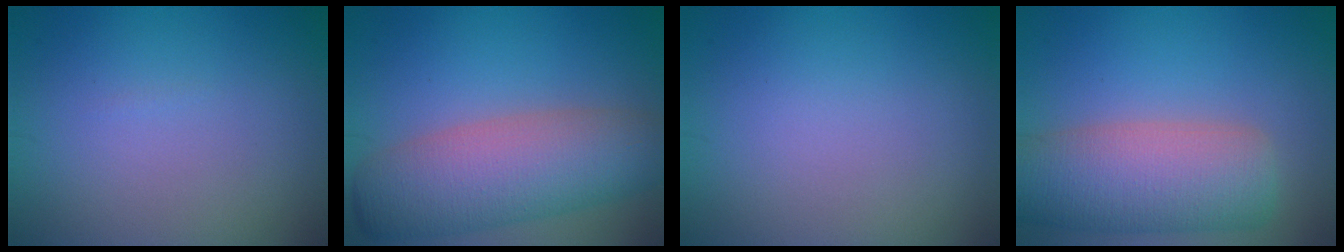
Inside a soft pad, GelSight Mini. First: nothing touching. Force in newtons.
{"total": 9.7, "press": 9.7, "slide": 0.4}
{"total": 0.0}
{"total": 8.6, "press": 8.6, "slide": 0.8}